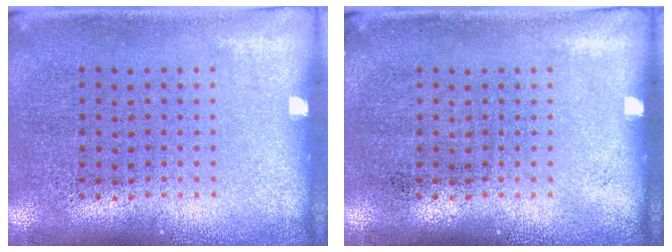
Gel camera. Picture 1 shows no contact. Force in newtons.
{"total": 0.0}